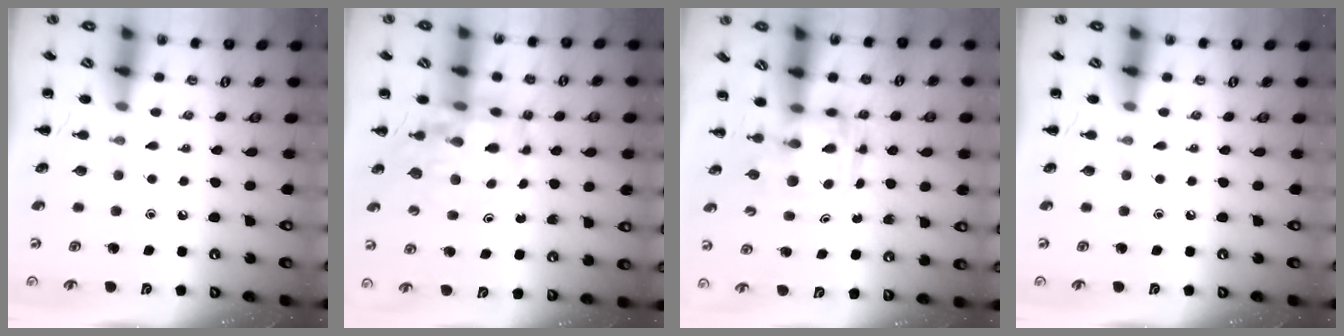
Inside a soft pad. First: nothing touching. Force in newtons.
{"total": 10.6, "press": 10.1, "slide": 3.3}
{"total": 3.0, "press": 3.0, "slide": 0.3}
{"total": 0.0}